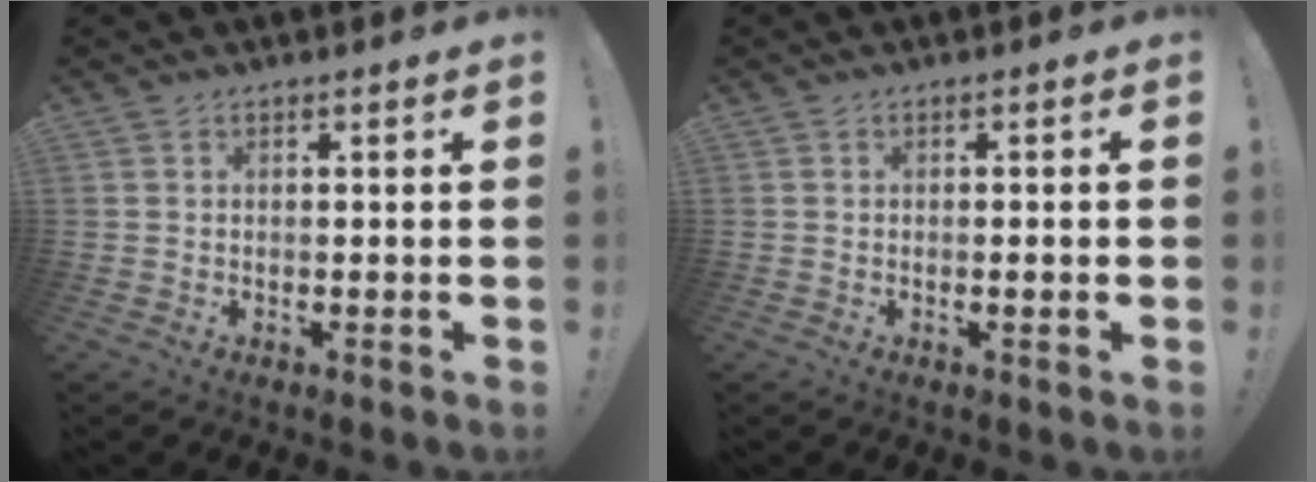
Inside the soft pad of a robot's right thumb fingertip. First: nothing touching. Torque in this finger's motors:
{"motor_torque": [-0.09, -0.22, -0.07, 0.08, -0.02]}